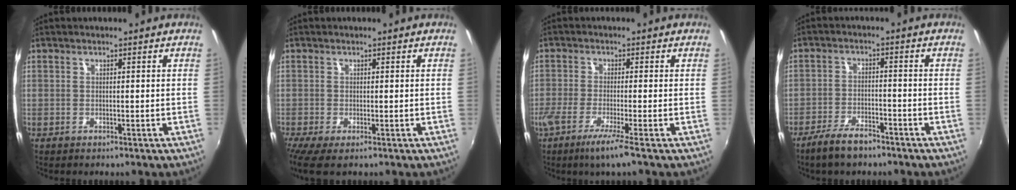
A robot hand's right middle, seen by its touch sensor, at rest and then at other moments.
{"total": 2.5, "force": [-1.2, 0.3, 2.2], "torque": [-0.047, -0.011, -0.019]}
{"total": 6.0, "force": [-3.9, -0.8, 4.5], "torque": [-0.098, -0.023, -0.075]}
{"total": 6.6, "force": [-5.2, 2.2, 3.5], "torque": [-0.090, -0.003, -0.091]}